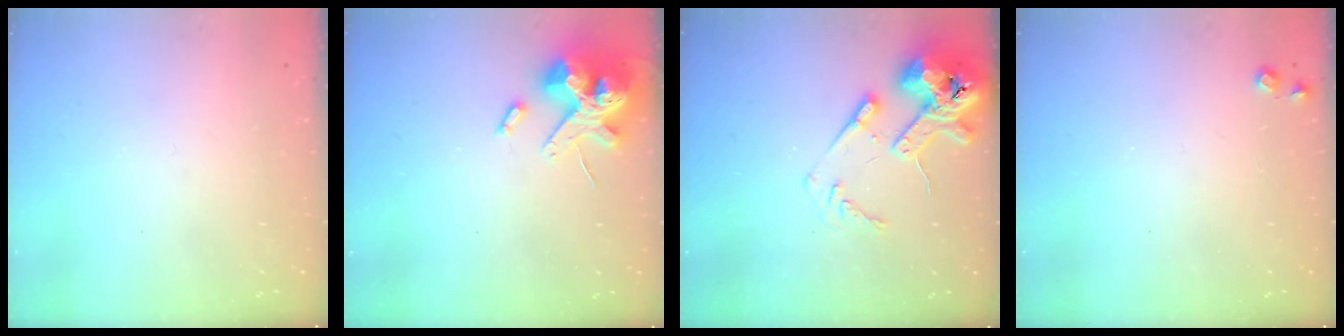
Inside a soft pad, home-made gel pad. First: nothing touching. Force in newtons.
{"total": 14.3, "press": 14.2, "slide": 1.9}
{"total": 14.4, "press": 14.3, "slide": 2.0}
{"total": 5.2, "press": 5.1, "slide": 0.8}